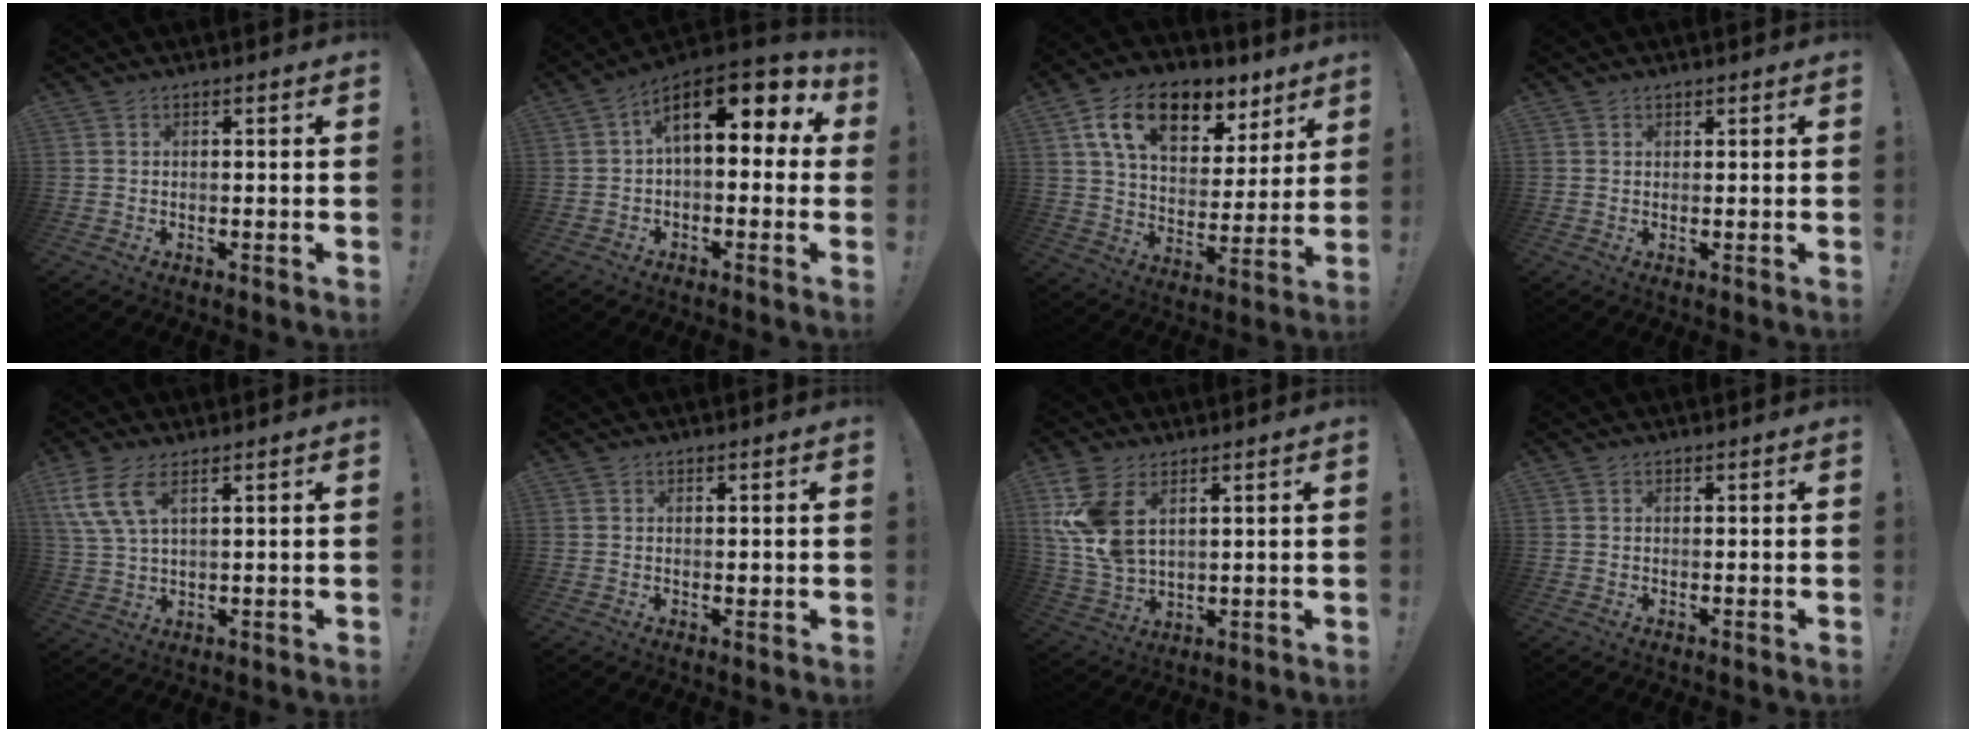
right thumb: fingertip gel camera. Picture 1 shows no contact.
{"total": 13.2, "force": [4.4, 6.5, 10.6], "torque": [-0.157, -0.021, 0.075]}
{"total": 17.9, "force": [10.1, 10.3, 10.6], "torque": [-0.170, -0.045, 0.179]}
{"total": 0.9, "force": [0.8, 0.5, -0.1], "torque": [0.010, -0.003, 0.015]}
{"total": 9.0, "force": [4.7, 3.7, 6.7], "torque": [-0.148, -0.005, 0.095]}
{"total": 0.5, "force": [0.1, 0.5, 0.2], "torque": [0.006, -0.003, 0.001]}
{"total": 12.1, "force": [4.8, 7.3, 8.4], "torque": [-0.169, -0.019, 0.093]}
{"total": 0.0}